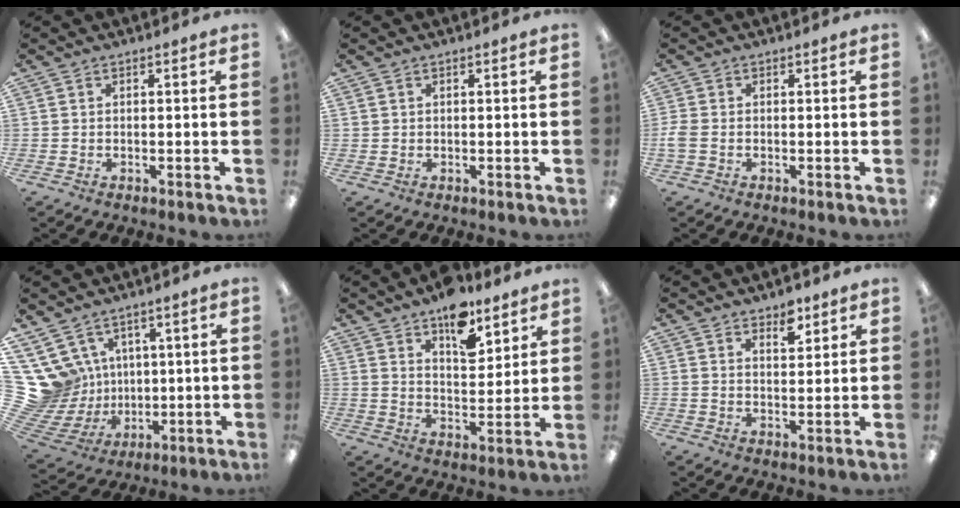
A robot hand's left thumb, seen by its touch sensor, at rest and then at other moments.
{"total": 0.8, "force": [0.4, 0.6, 0.0], "torque": [0.001, 0.002, 0.008]}
{"total": 2.3, "force": [-0.4, 1.5, 1.7], "torque": [-0.037, 0.001, -0.007]}
{"total": 14.9, "force": [4.6, 13.1, 5.4], "torque": [-0.178, -0.036, 0.100]}
{"total": 11.0, "force": [8.1, 5.1, 5.5], "torque": [-0.061, -0.051, 0.138]}
{"total": 4.8, "force": [3.6, 2.3, 2.1], "torque": [-0.008, -0.023, 0.059]}